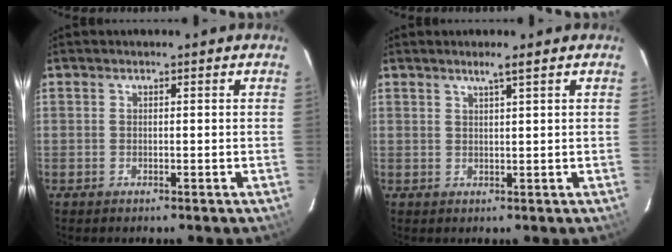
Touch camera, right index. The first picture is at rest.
{"total": 2.1, "force": [1.4, -0.4, 1.4], "torque": [-0.028, -0.001, 0.025]}